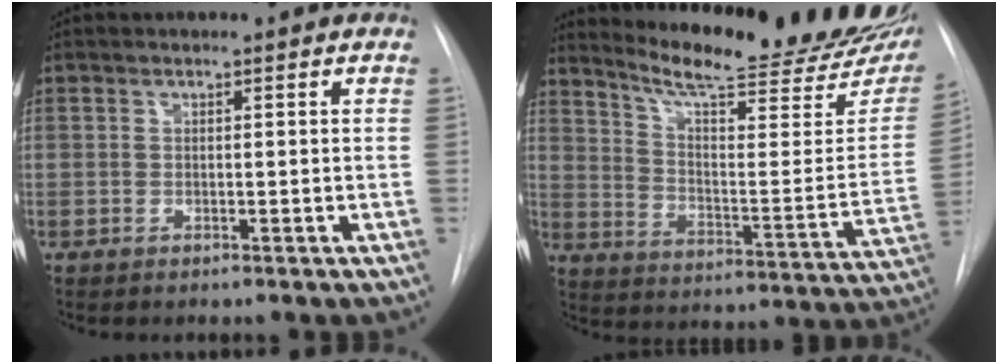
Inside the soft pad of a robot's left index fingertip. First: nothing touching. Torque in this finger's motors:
{"motor_torque": [0.38, -0.52, 0.24, 0.05]}